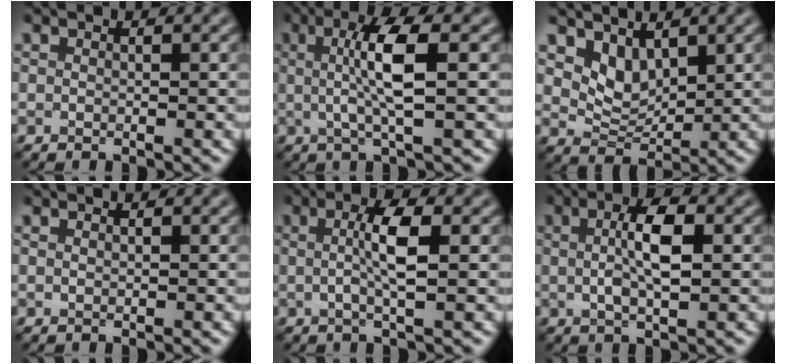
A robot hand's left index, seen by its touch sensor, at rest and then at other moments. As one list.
[{"total": 5.3, "force": [0.6, 0.9, 5.2], "torque": [-0.101, 0.003, 0.012]}, {"total": 3.2, "force": [2.1, 1.9, 1.6], "torque": [-0.038, -0.013, 0.037]}, {"total": 0.0}, {"total": 3.6, "force": [0.3, 0.6, 3.5], "torque": [-0.067, 0.005, 0.002]}, {"total": 4.4, "force": [0.5, 1.3, 4.1], "torque": [-0.081, 0.005, 0.005]}]